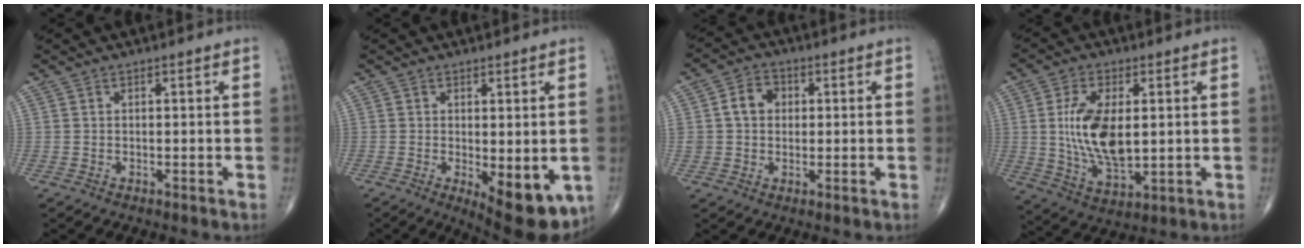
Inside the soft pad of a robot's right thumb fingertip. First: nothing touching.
{"total": 10.8, "force": [-3.0, 4.3, 9.4], "torque": [-0.112, -0.021, -0.031]}
{"total": 6.2, "force": [0.9, 5.1, 3.4], "torque": [-0.046, 0.012, 0.012]}
{"total": 13.2, "force": [1.2, 6.7, 11.4], "torque": [-0.210, -0.016, 0.030]}